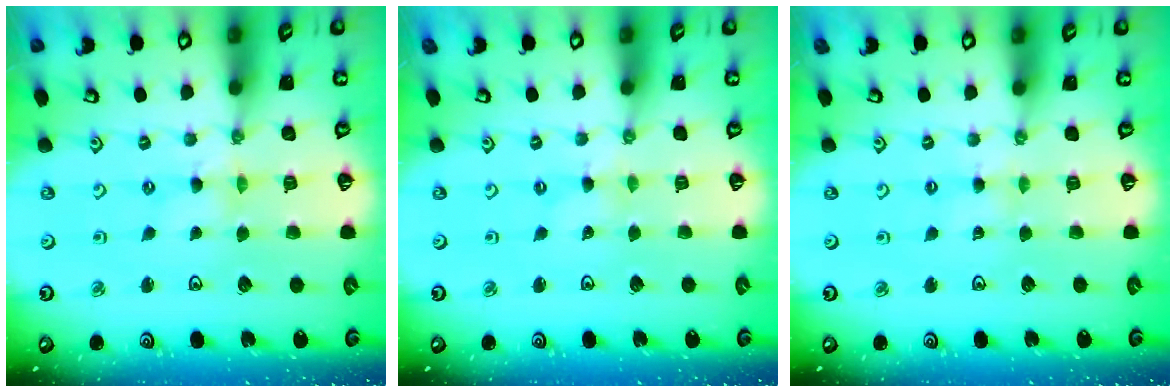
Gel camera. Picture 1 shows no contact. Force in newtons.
{"total": 0.0}
{"total": 2.8, "press": 2.8, "slide": 0.3}